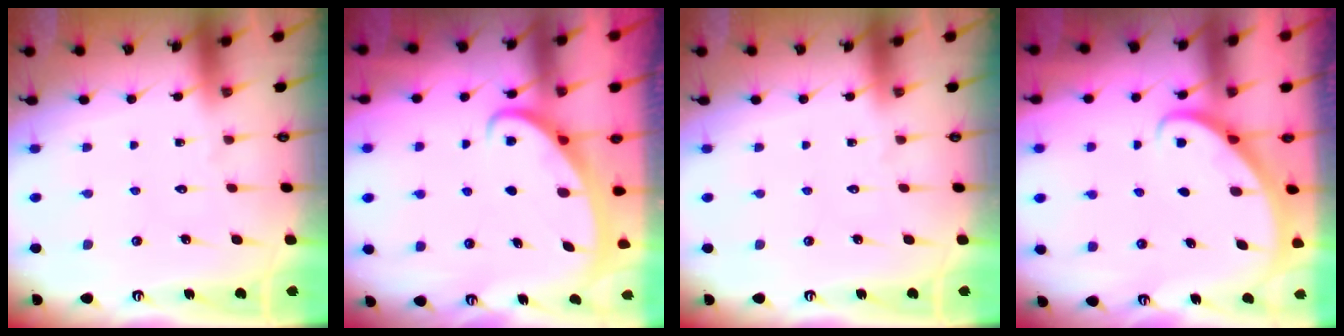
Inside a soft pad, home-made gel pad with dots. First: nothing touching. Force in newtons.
{"total": 2.6, "press": 2.5, "slide": 0.3}
{"total": 0.0}
{"total": 2.7, "press": 2.7, "slide": 0.2}